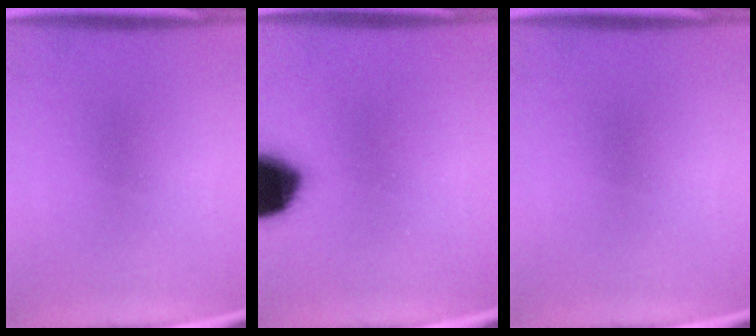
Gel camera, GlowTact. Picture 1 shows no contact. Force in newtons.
{"total": 18.8}
{"total": 0.0}